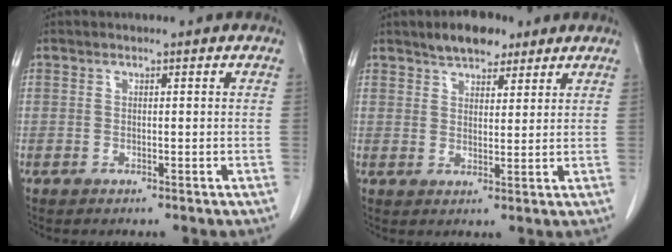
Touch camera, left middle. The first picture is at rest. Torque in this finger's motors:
{"motor_torque": [0.57, -0.58, 0.01, 0.02]}